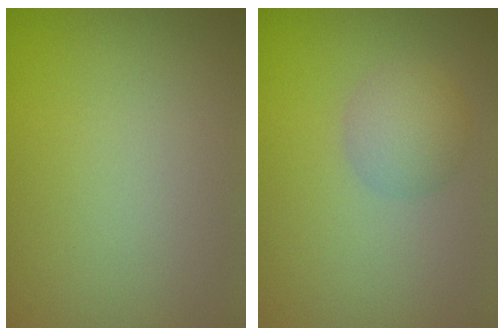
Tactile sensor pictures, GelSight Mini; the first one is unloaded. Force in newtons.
{"total": 2.7, "press": 2.7, "slide": 0.1}